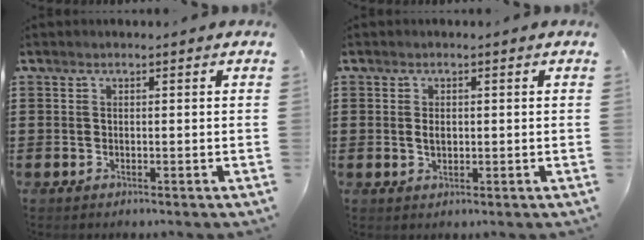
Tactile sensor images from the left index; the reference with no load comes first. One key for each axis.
{"total": 1.7, "fx": 0.2, "fy": 0.9, "fz": 1.4, "tx": -0.030, "ty": 0.006, "tz": 0.003}